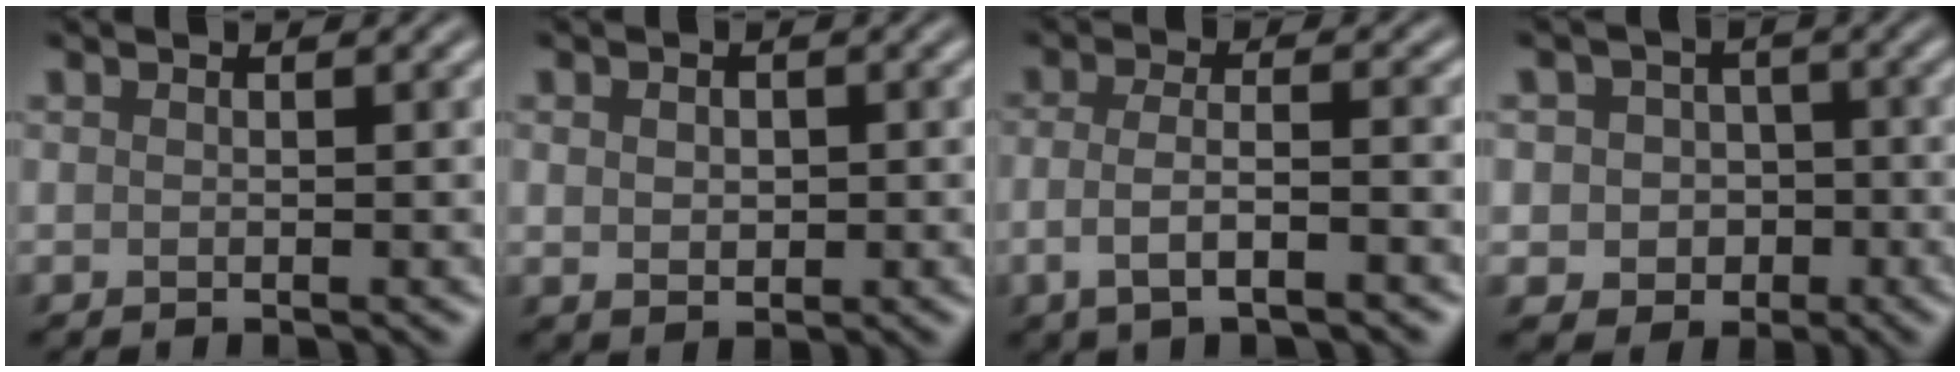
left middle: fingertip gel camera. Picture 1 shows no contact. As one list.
[{"total": 1.7, "force": [0.2, 1.3, 1.1], "torque": [-0.019, -0.001, 0.005]}, {"total": 3.9, "force": [-1.3, 1.2, 3.4], "torque": [-0.063, 0.000, -0.030]}, {"total": 4.7, "force": [-0.3, 4.4, 1.6], "torque": [-0.010, 0.020, -0.027]}]